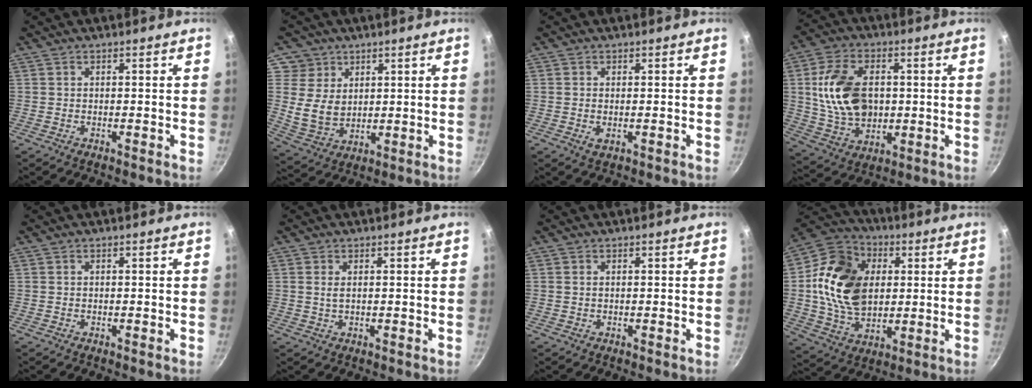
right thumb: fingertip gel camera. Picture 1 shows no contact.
{"total": 8.8, "force": [3.7, 7.6, 2.6], "torque": [-0.010, -0.020, 0.079]}
{"total": 1.4, "force": [-0.2, 0.7, 1.2], "torque": [-0.025, -0.004, -0.003]}
{"total": 16.1, "force": [1.6, 10.8, 11.8], "torque": [-0.202, -0.002, 0.037]}
{"total": 0.0}
{"total": 1.7, "force": [0.4, 0.8, 1.4], "torque": [-0.028, -0.001, 0.007]}
{"total": 0.7, "force": [0.1, 0.4, 0.5], "torque": [-0.010, 0.002, 0.002]}
{"total": 20.1, "force": [2.9, 14.5, 13.7], "torque": [-0.222, 0.005, 0.047]}